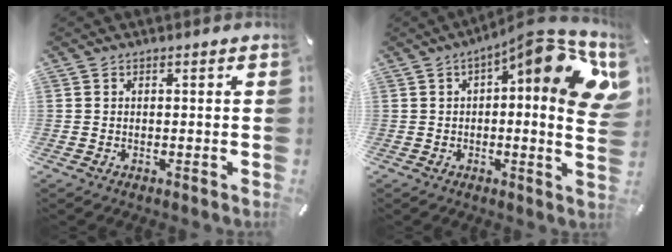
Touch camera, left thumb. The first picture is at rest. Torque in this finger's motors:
{"motor_torque": [2.31, 2.70, 1.00, 0.57, 0.24]}